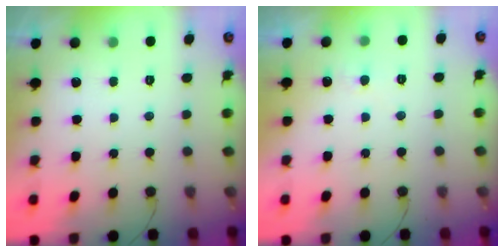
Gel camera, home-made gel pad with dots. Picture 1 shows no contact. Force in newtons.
{"total": 4.8, "press": 4.8, "slide": 0.4}